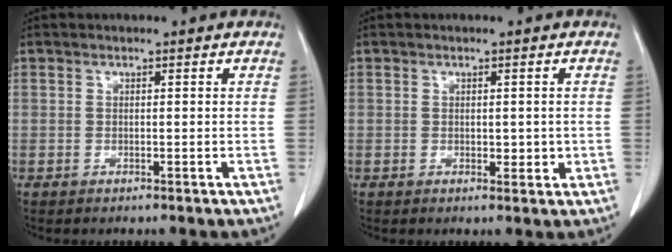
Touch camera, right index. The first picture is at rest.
{"total": 2.0, "force": [0.0, 1.2, 1.5], "torque": [-0.015, -0.002, 0.003]}